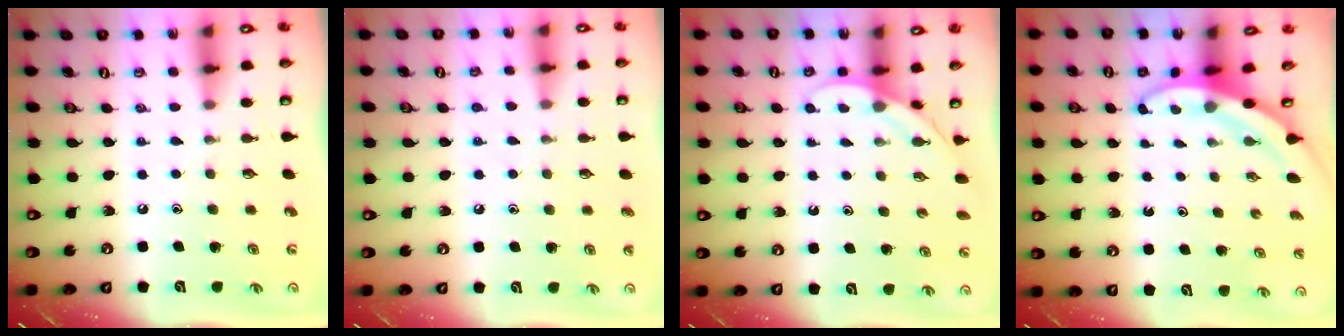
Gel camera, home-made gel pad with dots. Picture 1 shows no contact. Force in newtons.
{"total": 3.5, "press": 3.5, "slide": 0.4}
{"total": 3.5, "press": 3.5, "slide": 0.4}
{"total": 3.2, "press": 3.2, "slide": 0.1}